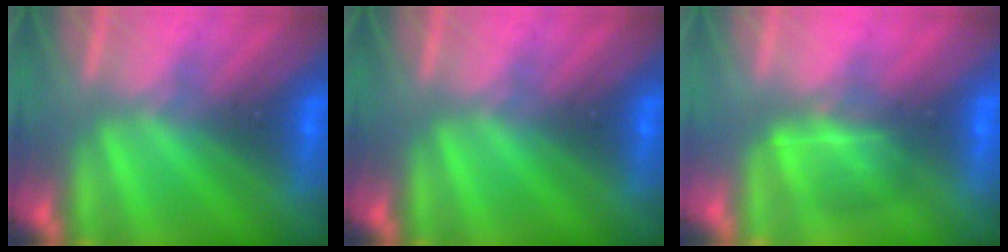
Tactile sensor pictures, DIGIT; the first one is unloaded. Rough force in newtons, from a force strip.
{"total": 0.0}
{"total": 5.3}